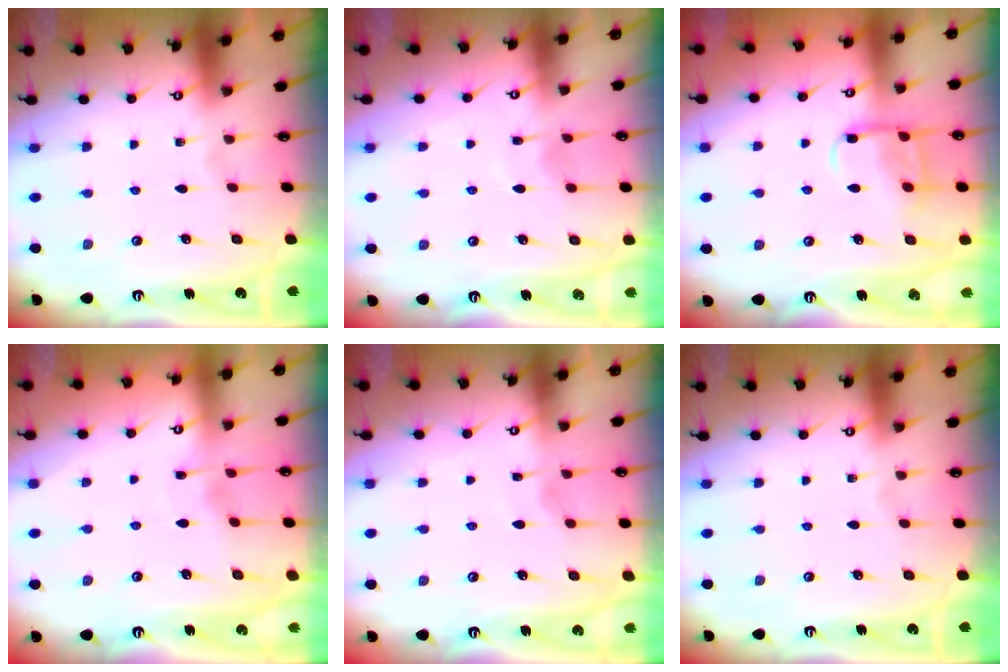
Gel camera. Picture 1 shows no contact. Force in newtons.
{"total": 4.6, "press": 4.5, "slide": 0.5}
{"total": 10.6, "press": 10.5, "slide": 1.1}
{"total": 2.5, "press": 2.5, "slide": 0.3}
{"total": 2.1, "press": 2.1, "slide": 0.2}
{"total": 0.0}